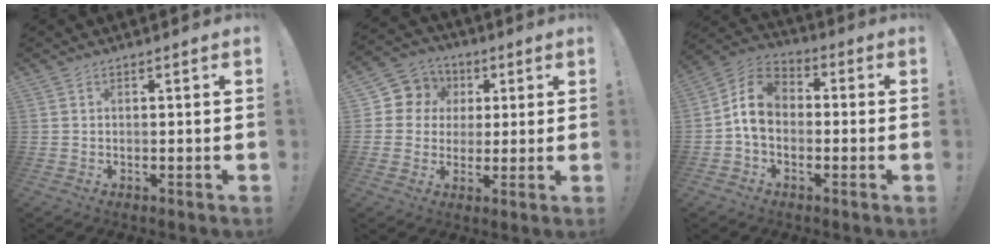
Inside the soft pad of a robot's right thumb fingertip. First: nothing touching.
{"total": 8.7, "force": [1.6, 8.3, 2.2], "torque": [-0.034, -0.005, 0.038]}
{"total": 10.0, "force": [-0.6, 7.6, 6.4], "torque": [-0.109, 0.020, -0.004]}